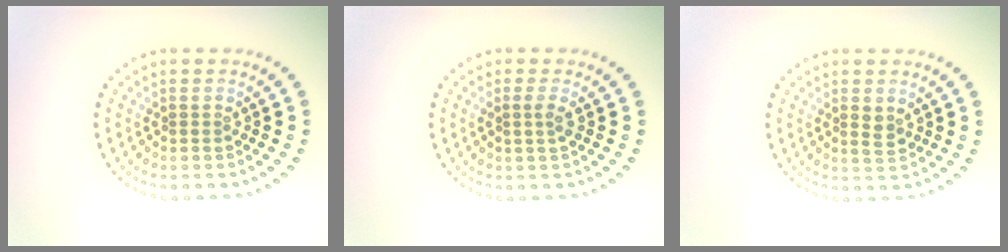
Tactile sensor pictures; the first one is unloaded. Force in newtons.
{"total": 1.0, "press": 0.8, "slide": 0.6}
{"total": 1.5, "press": 1.5, "slide": 0.2}